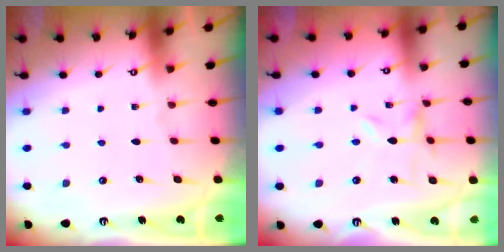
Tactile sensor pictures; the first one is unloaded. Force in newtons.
{"total": 0.0}